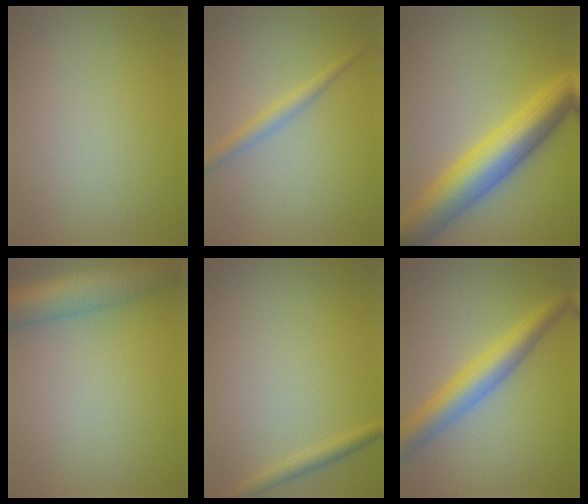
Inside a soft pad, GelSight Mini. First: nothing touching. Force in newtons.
{"total": 1.8, "press": 1.8, "slide": 0.1}
{"total": 8.6, "press": 8.6, "slide": 0.1}
{"total": 7.4, "press": 7.4, "slide": 0.4}
{"total": 1.5, "press": 1.4, "slide": 0.1}
{"total": 5.3, "press": 5.3, "slide": 0.0}